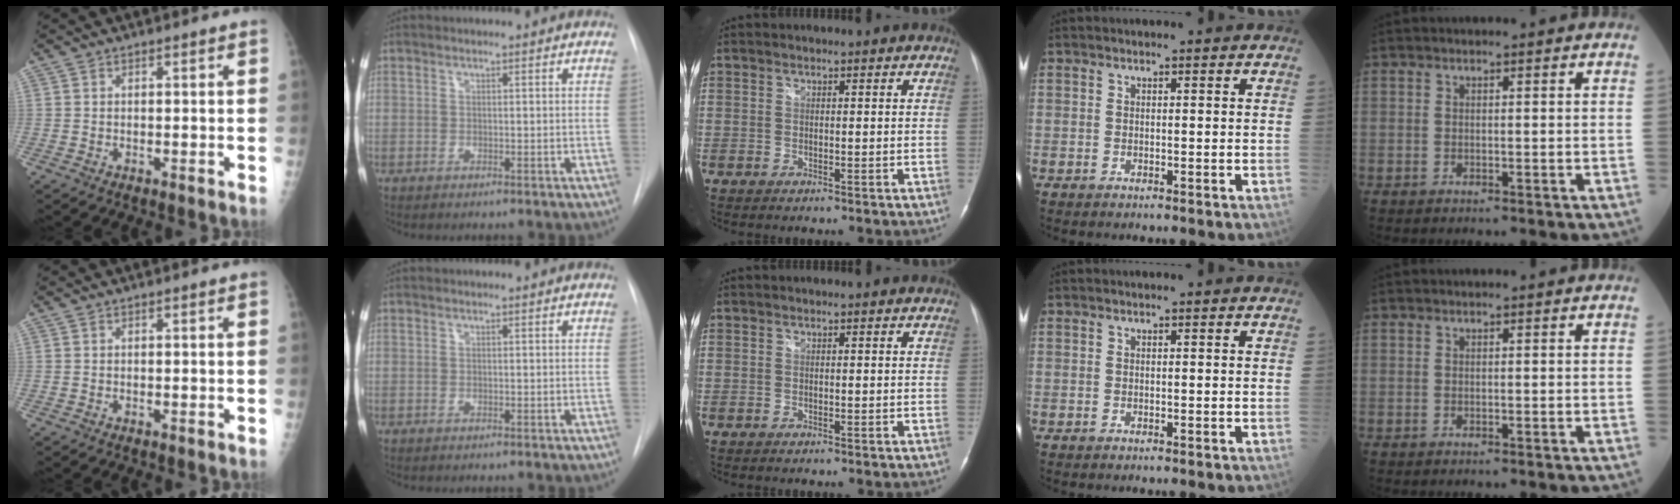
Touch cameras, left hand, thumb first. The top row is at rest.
{}